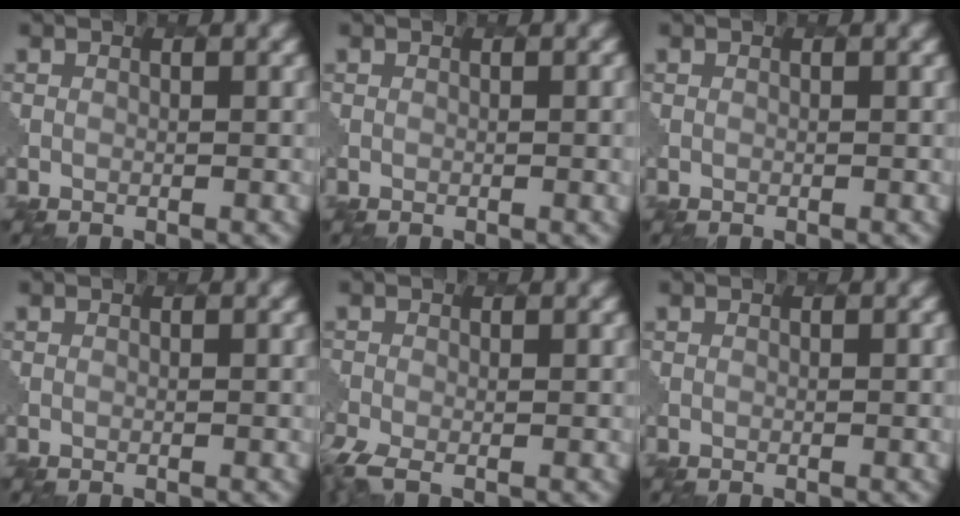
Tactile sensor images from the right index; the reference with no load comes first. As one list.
[{"total": 1.1, "force": [-0.1, 0.0, 1.1], "torque": [-0.010, -0.002, -0.002]}, {"total": 0.0}, {"total": 0.0}, {"total": 3.2, "force": [-2.3, 0.8, 2.1], "torque": [-0.045, -0.008, -0.053]}, {"total": 0.0}]